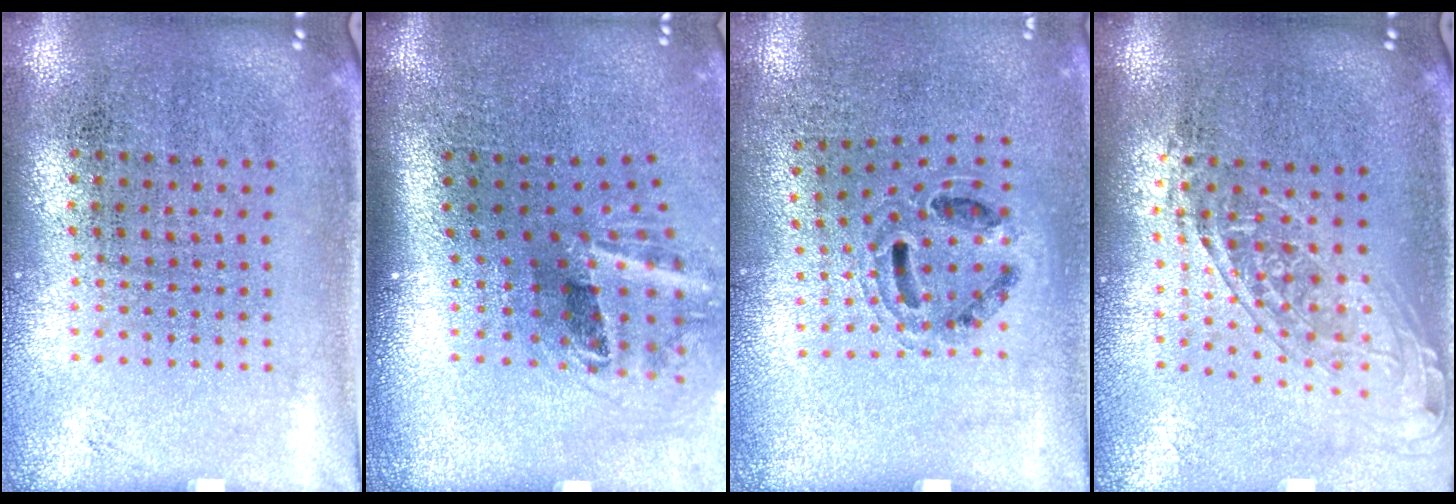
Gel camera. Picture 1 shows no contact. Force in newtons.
{"total": 2.2, "press": 1.3, "slide": 1.7}
{"total": 0.9, "press": 0.8, "slide": 0.4}
{"total": 1.5, "press": 1.2, "slide": 0.9}